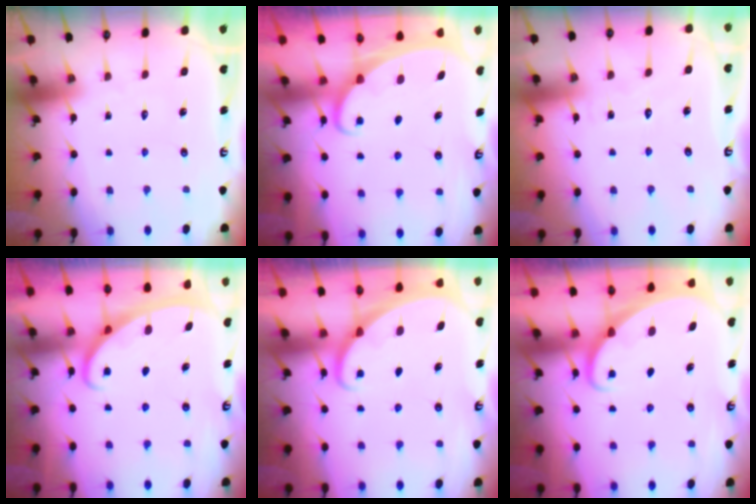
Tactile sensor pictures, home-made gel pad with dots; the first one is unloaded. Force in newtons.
{"total": 1.9, "press": 1.9, "slide": 0.1}
{"total": 3.9, "press": 3.8, "slide": 0.3}
{"total": 2.8, "press": 2.8, "slide": 0.4}
{"total": 1.6, "press": 1.6, "slide": 0.1}
{"total": 1.6, "press": 1.6, "slide": 0.1}